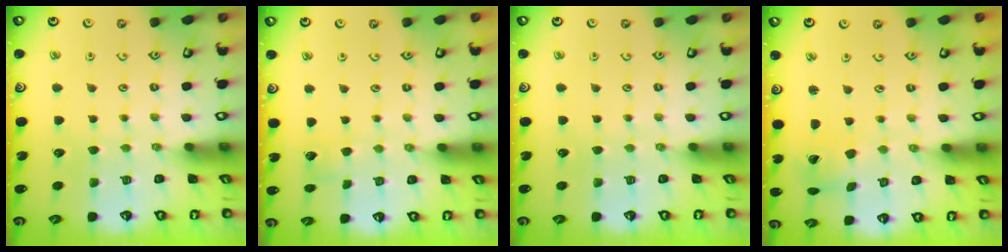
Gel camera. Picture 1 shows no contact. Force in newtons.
{"total": 2.9, "press": 2.9, "slide": 0.3}
{"total": 0.0}
{"total": 2.4, "press": 2.4, "slide": 0.4}